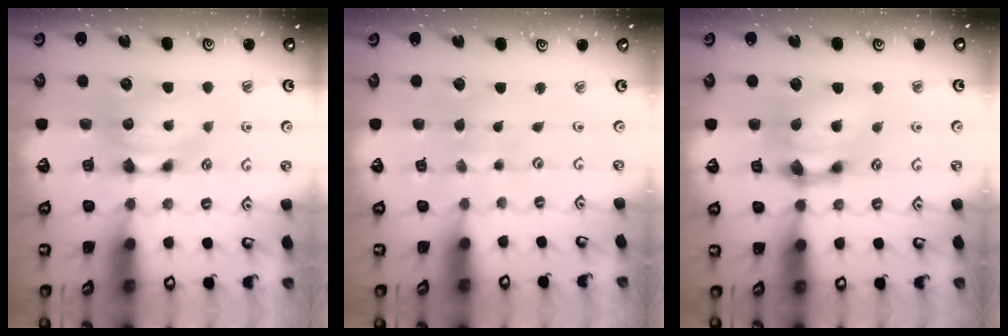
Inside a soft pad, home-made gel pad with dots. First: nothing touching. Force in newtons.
{"total": 4.8, "press": 4.8, "slide": 0.1}
{"total": 5.2, "press": 4.7, "slide": 2.1}